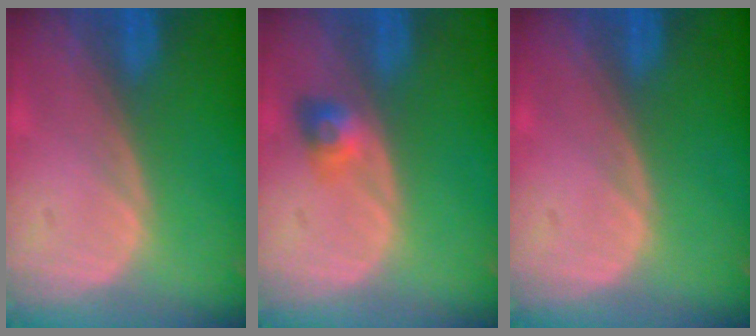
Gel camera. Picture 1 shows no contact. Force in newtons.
{"total": 3.0, "press": 2.7, "slide": 1.4}
{"total": 0.0}